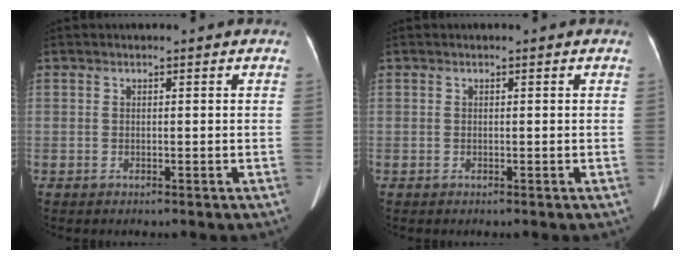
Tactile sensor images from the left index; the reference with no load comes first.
{"total": 0.0}